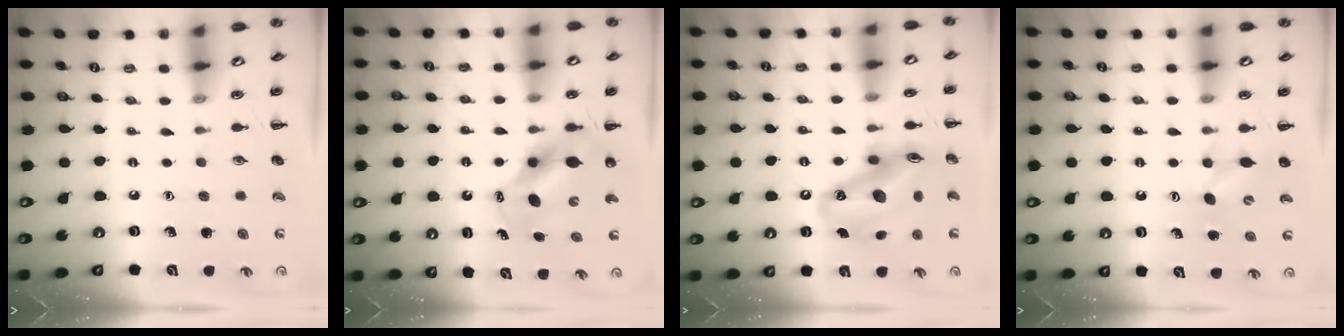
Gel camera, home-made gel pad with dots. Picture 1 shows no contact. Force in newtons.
{"total": 5.9, "press": 5.8, "slide": 1.1}
{"total": 16.9, "press": 16.1, "slide": 5.2}
{"total": 5.1, "press": 4.9, "slide": 1.4}